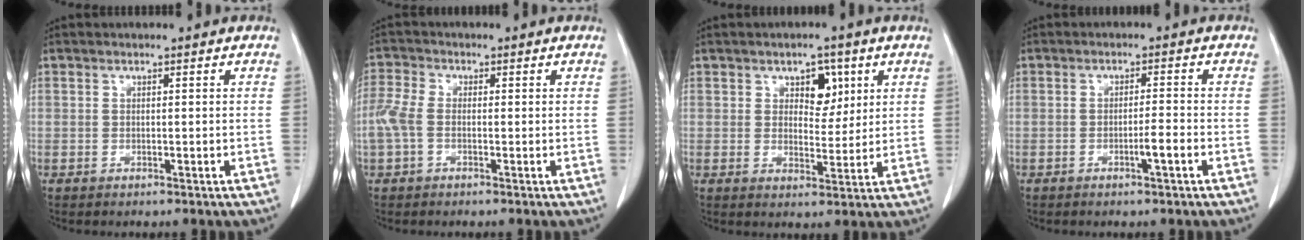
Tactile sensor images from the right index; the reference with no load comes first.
{"total": 4.3, "force": [-0.8, 2.5, 3.5], "torque": [-0.105, 0.010, -0.023]}
{"total": 4.9, "force": [2.2, 2.9, 3.3], "torque": [-0.041, 0.007, 0.034]}
{"total": 2.8, "force": [-1.2, -0.2, 2.5], "torque": [-0.041, -0.002, -0.022]}